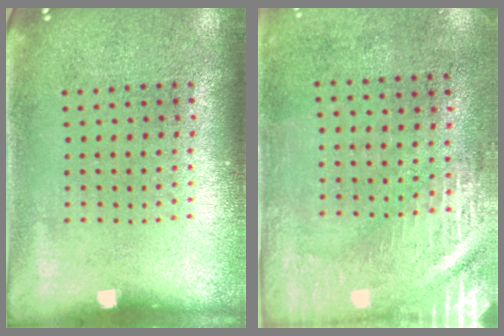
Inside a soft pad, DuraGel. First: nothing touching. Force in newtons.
{"total": 2.9, "press": 2.5, "slide": 1.5}